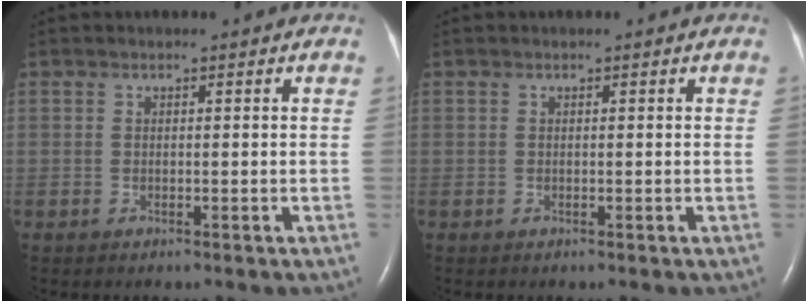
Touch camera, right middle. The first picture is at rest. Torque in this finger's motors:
{"motor_torque": [0.00, 0.00, 0.00, 0.00]}